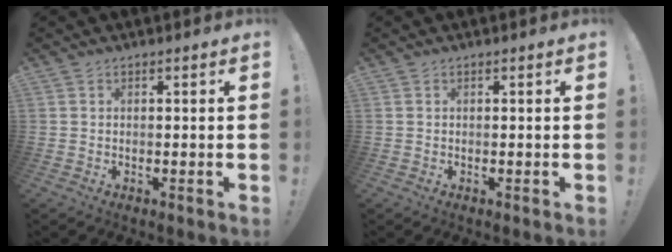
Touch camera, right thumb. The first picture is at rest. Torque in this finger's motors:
{"motor_torque": [-0.01, 0.00, 0.00, 0.00, 0.00]}